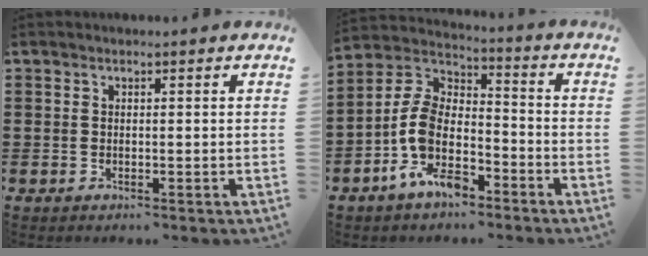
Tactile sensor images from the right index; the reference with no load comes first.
{"total": 10.1, "force": [-4.8, 5.5, 7.0], "torque": [-0.184, -0.013, -0.102]}